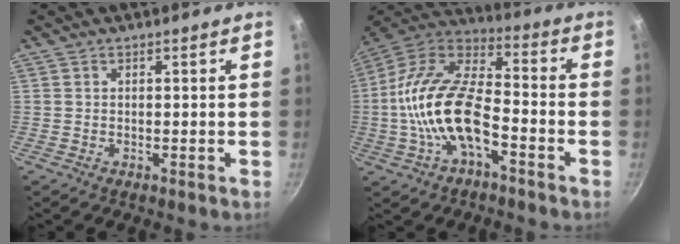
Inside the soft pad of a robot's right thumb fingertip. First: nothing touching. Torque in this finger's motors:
{"motor_torque": [-0.17, 1.13, 2.12, -0.66, 0.61]}